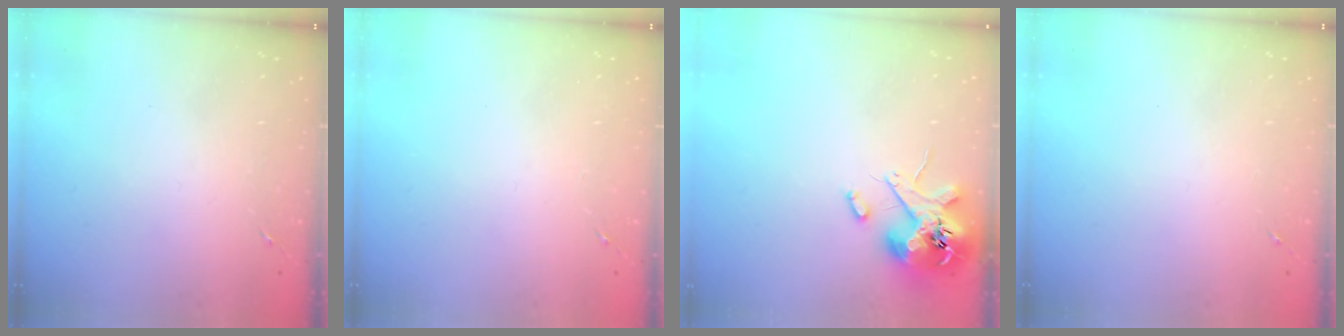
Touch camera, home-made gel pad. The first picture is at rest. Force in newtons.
{"total": 0.0}
{"total": 12.3, "press": 12.2, "slide": 1.9}
{"total": 0.0}